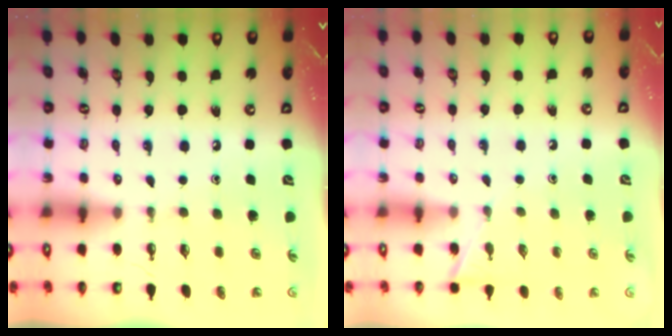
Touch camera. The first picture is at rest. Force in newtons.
{"total": 7.0, "press": 6.9, "slide": 0.5}